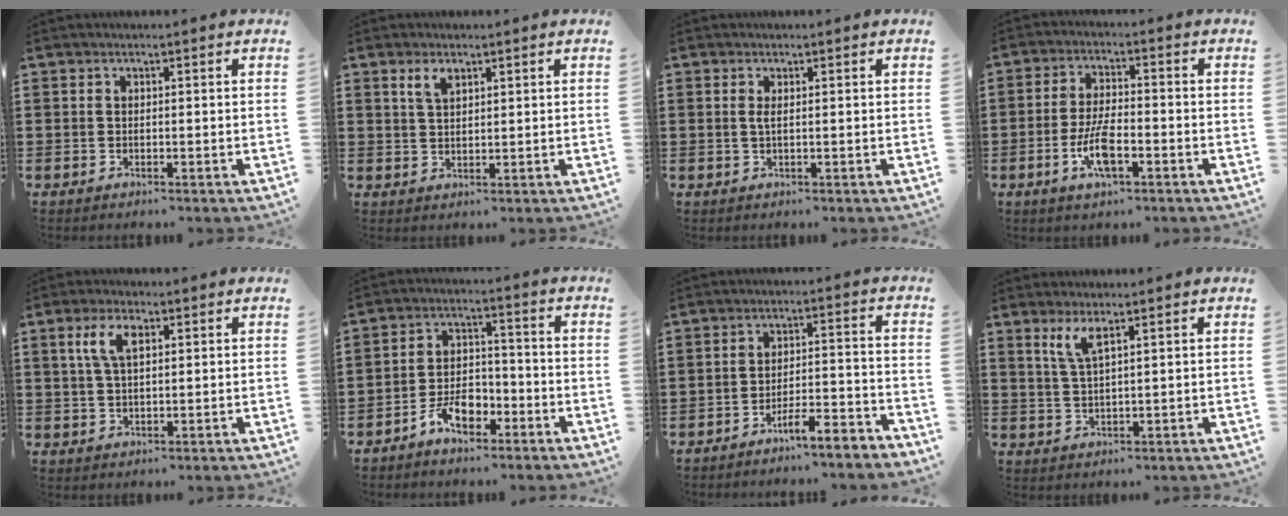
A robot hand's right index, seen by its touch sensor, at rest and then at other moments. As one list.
[{"total": 2.5, "force": [1.6, 1.1, 1.6], "torque": [-0.036, 0.005, 0.028]}, {"total": 1.1, "force": [0.2, 0.2, 1.1], "torque": [-0.022, 0.002, 0.003]}, {"total": 6.7, "force": [-2.5, 2.2, 5.8], "torque": [-0.128, -0.006, -0.052]}, {"total": 4.8, "force": [1.7, 2.0, 4.0], "torque": [-0.087, 0.011, 0.028]}, {"total": 6.2, "force": [-4.0, 3.2, 3.4], "torque": [-0.075, 0.013, -0.079]}, {"total": 5.5, "force": [-4.9, 0.0, 2.4], "torque": [-0.050, -0.008, -0.096]}, {"total": 3.4, "force": [2.1, 0.6, 2.7], "torque": [-0.060, 0.002, 0.035]}]